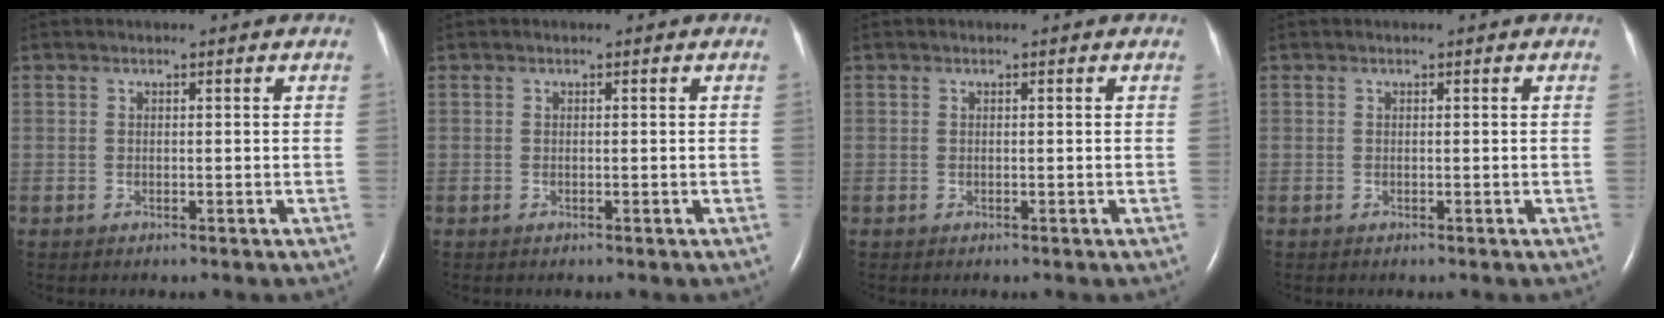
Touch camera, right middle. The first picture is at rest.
{"total": 0.0}
{"total": 0.0}
{"total": 0.0}